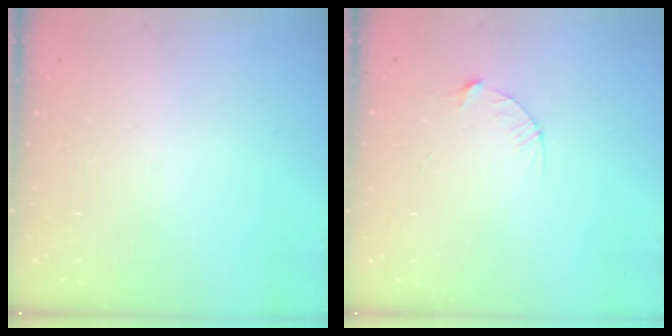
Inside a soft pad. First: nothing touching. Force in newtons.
{"total": 3.7, "press": 3.7, "slide": 0.4}